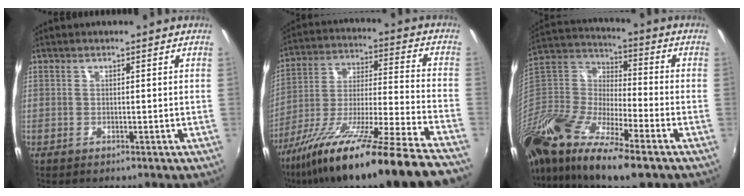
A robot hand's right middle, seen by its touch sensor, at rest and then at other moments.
{"total": 28.2, "force": [-22.0, -0.5, 17.5], "torque": [-0.277, -0.080, -0.355]}
{"total": 25.1, "force": [-16.5, 7.5, 17.3], "torque": [-0.359, -0.039, -0.314]}